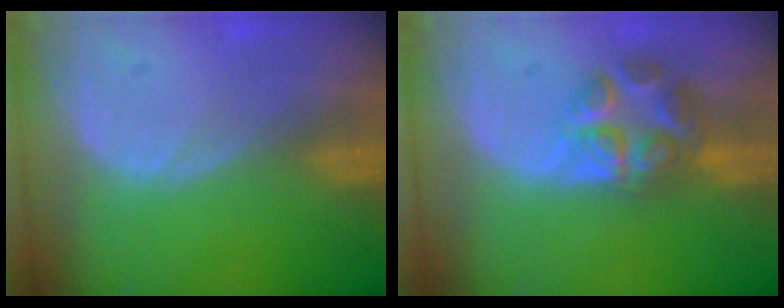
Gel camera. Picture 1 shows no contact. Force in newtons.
{"total": 7.0, "press": 5.9, "slide": 3.8}